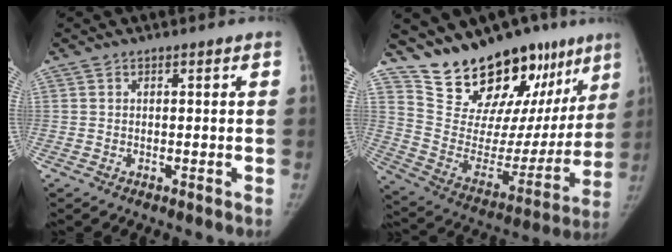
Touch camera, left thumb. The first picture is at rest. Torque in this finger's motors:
{"motor_torque": [0.66, 0.65, 0.35, -0.25, 0.03]}